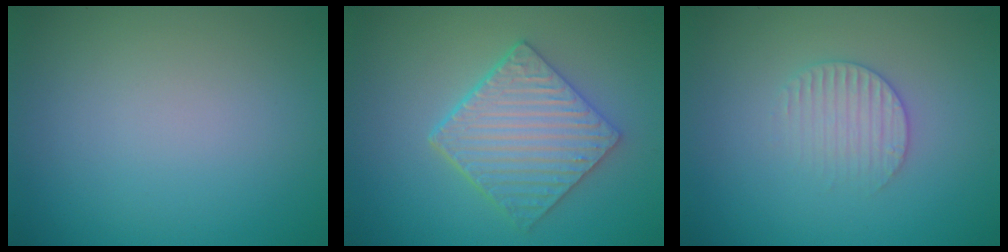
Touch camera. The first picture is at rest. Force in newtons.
{"total": 5.3, "press": 4.4, "slide": 2.9}
{"total": 2.2, "press": 2.1, "slide": 0.5}